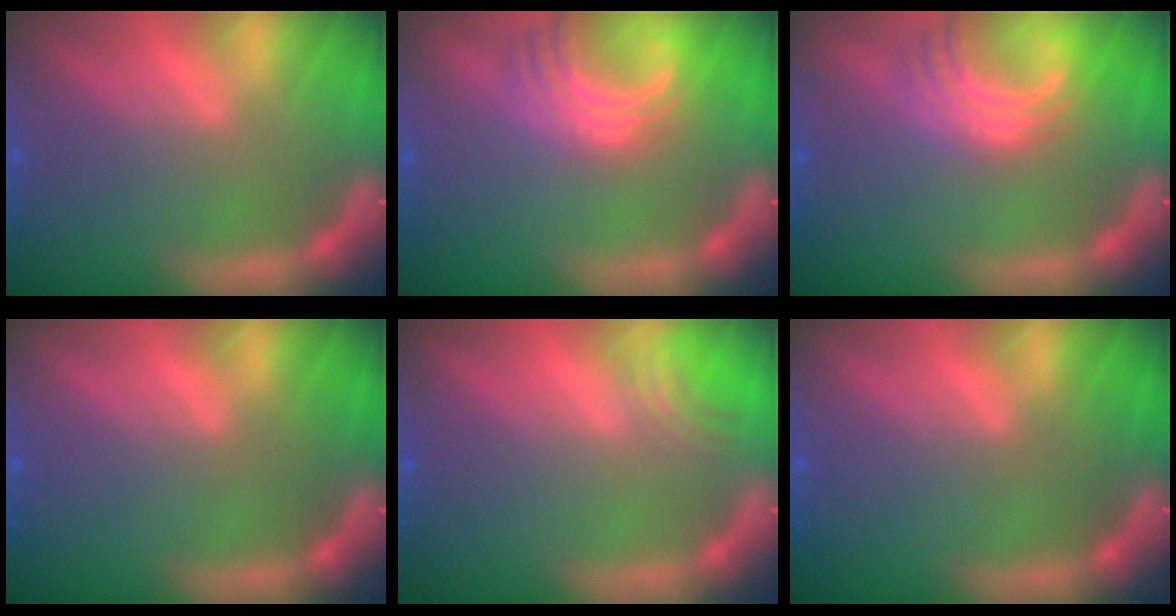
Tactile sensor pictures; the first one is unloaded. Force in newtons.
{"total": 5.5}
{"total": 5.1}
{"total": 0.0}
{"total": 2.0}
{"total": 0.0}